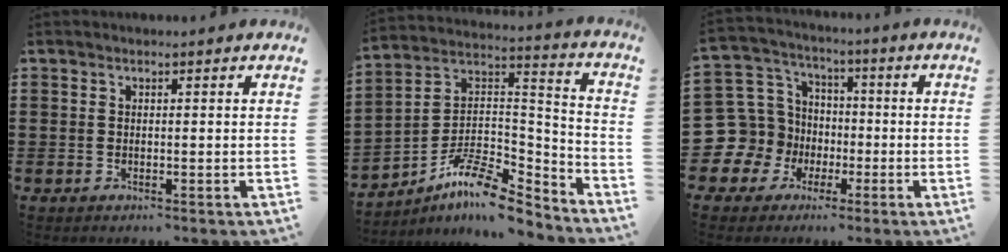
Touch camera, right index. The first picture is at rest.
{"total": 10.7, "force": [-8.4, 3.1, 5.9], "torque": [-0.116, 0.016, -0.165]}
{"total": 11.2, "force": [-2.2, 10.7, 2.5], "torque": [-0.134, -0.003, -0.038]}